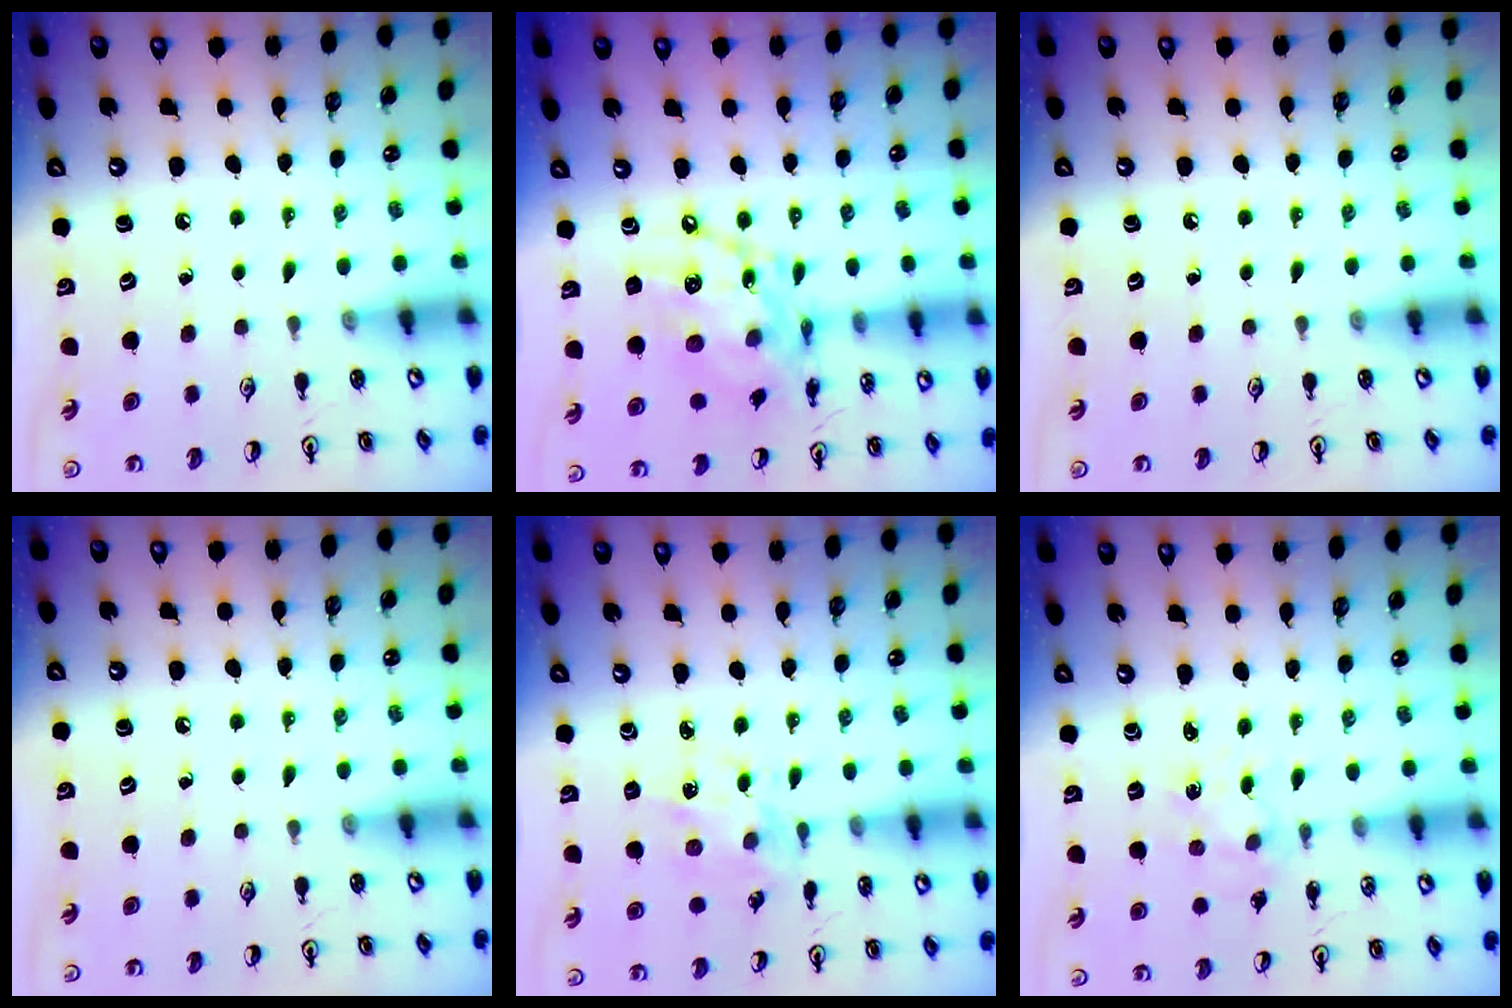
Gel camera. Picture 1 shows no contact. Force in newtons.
{"total": 15.0, "press": 14.9, "slide": 1.1}
{"total": 0.0}
{"total": 0.0}
{"total": 4.4, "press": 4.3, "slide": 1.1}
{"total": 3.0, "press": 3.0, "slide": 0.3}